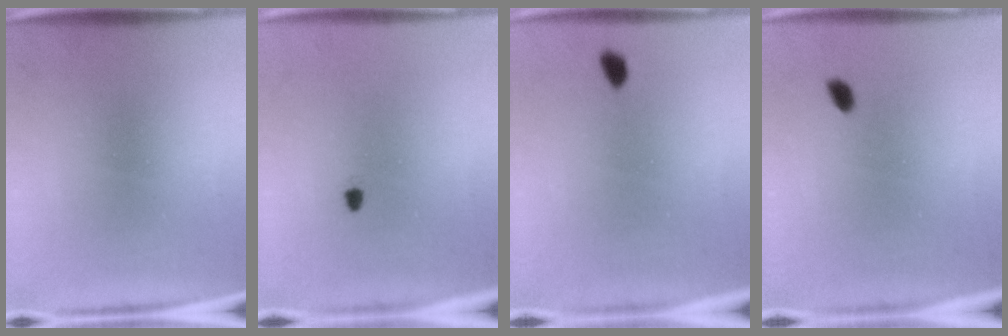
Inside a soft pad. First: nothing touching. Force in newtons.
{"total": 0.8}
{"total": 1.7}
{"total": 1.4}